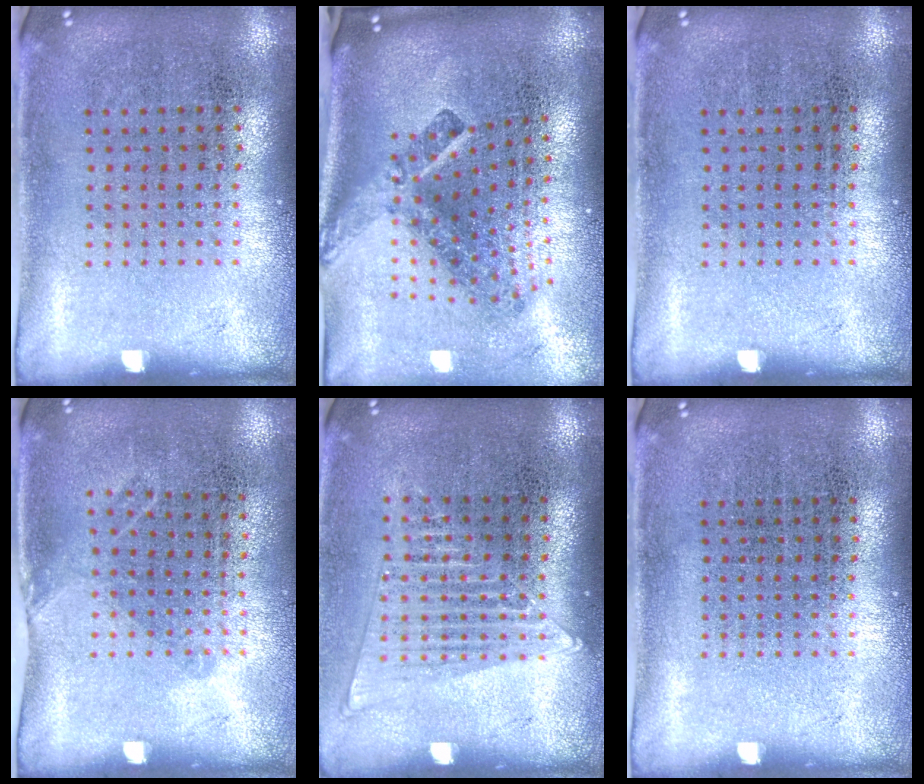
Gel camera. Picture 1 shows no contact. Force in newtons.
{"total": 2.9, "press": 1.7, "slide": 2.3}
{"total": 0.0}
{"total": 1.0, "press": 0.7, "slide": 0.7}
{"total": 1.5, "press": 1.3, "slide": 0.6}
{"total": 0.0}